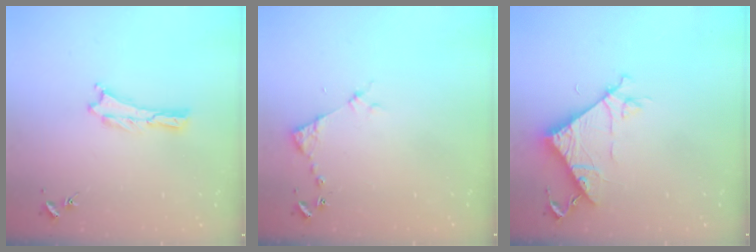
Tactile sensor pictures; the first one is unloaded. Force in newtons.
{"total": 3.8, "press": 3.8, "slide": 0.4}
{"total": 7.5, "press": 7.5, "slide": 0.4}